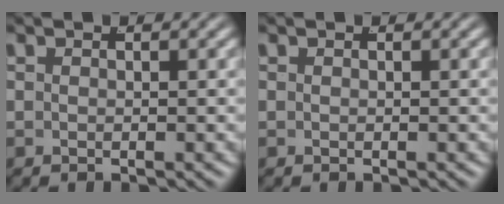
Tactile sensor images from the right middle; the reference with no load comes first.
{"total": 0.0}